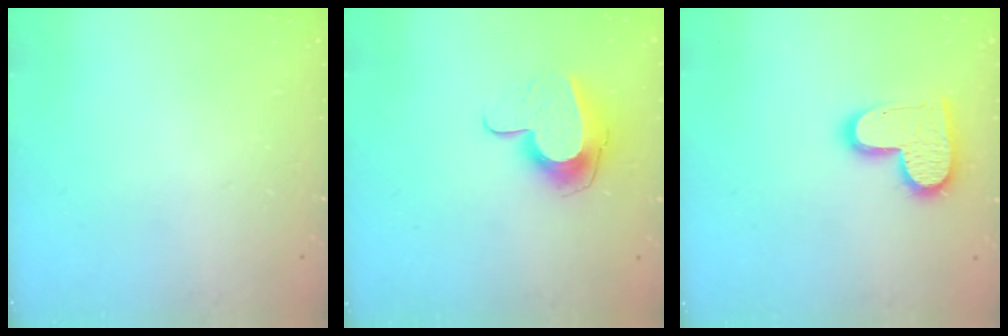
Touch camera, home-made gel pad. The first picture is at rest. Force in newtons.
{"total": 10.7, "press": 10.6, "slide": 0.7}
{"total": 13.8, "press": 13.7, "slide": 1.1}